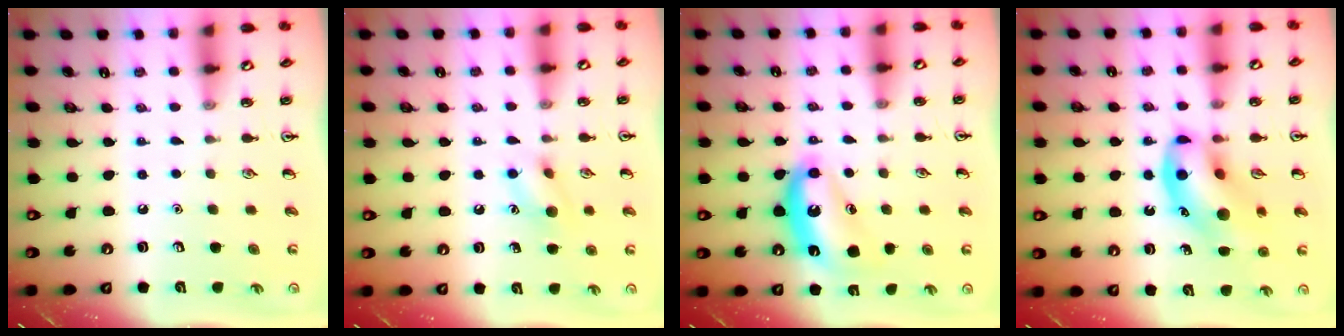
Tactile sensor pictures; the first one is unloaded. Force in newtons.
{"total": 8.7, "press": 8.6, "slide": 1.4}
{"total": 13.4, "press": 13.4, "slide": 0.9}
{"total": 14.5, "press": 14.1, "slide": 3.5}